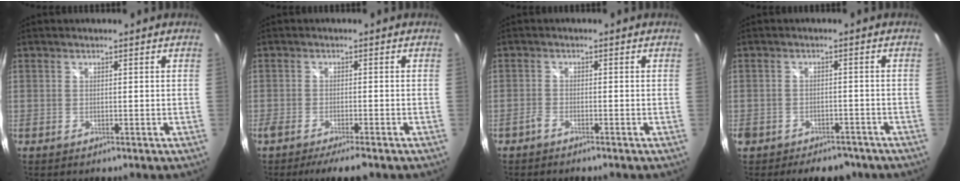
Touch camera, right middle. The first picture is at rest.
{"total": 6.0, "force": [-4.9, 0.5, 3.4], "torque": [-0.071, -0.018, -0.082]}
{"total": 1.5, "force": [-1.4, 0.4, 0.4], "torque": [-0.021, 0.001, -0.033]}
{"total": 8.8, "force": [-6.5, 5.0, 3.2], "torque": [-0.082, 0.000, -0.085]}